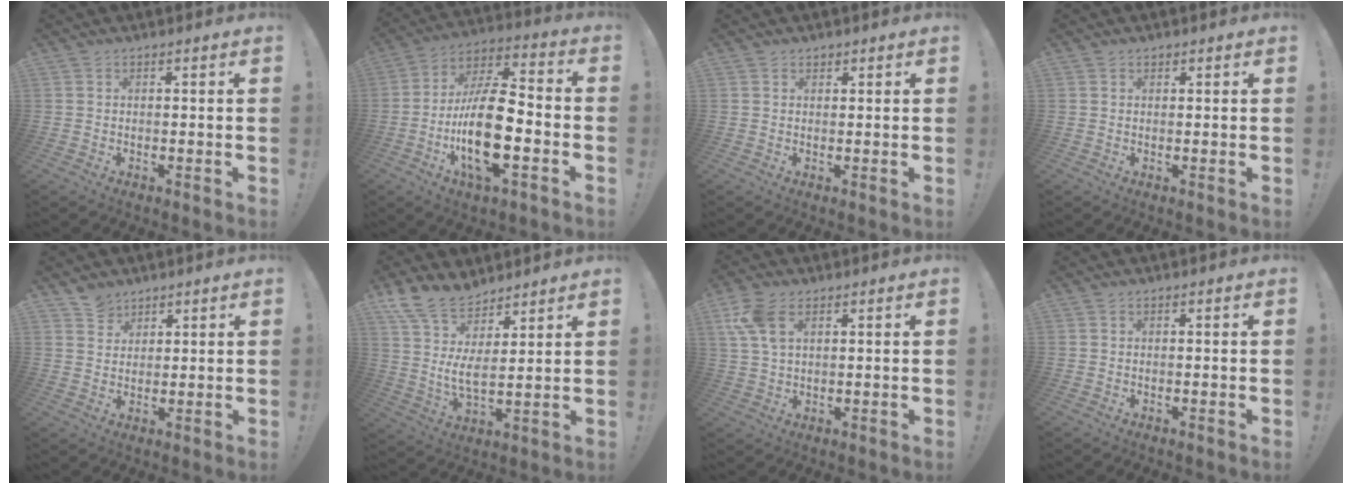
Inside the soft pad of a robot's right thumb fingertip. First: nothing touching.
{"total": 19.9, "force": [-5.3, 7.9, 17.4], "torque": [-0.328, 0.020, -0.088]}
{"total": 0.9, "force": [0.7, 0.6, 0.1], "torque": [0.002, -0.002, 0.013]}
{"total": 0.7, "force": [0.5, 0.4, 0.0], "torque": [0.002, -0.002, 0.010]}
{"total": 5.0, "force": [4.0, 2.9, 0.4], "torque": [-0.004, -0.026, 0.076]}
{"total": 11.4, "force": [7.6, 4.6, 7.0], "torque": [-0.155, -0.050, 0.145]}
{"total": 8.3, "force": [3.7, 4.2, 6.1], "torque": [-0.124, -0.006, 0.072]}
{"total": 0.0}